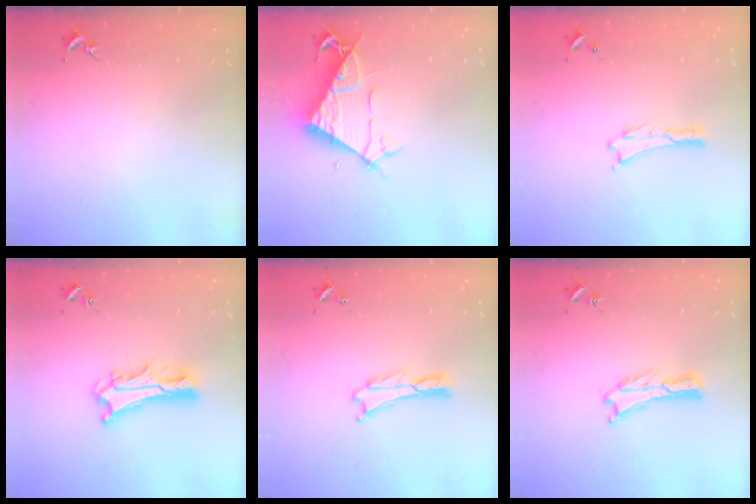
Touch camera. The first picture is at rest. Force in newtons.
{"total": 7.2, "press": 7.2, "slide": 0.9}
{"total": 0.0}
{"total": 6.8, "press": 6.8, "slide": 0.6}
{"total": 0.0}
{"total": 0.6, "press": 0.6, "slide": 0.2}